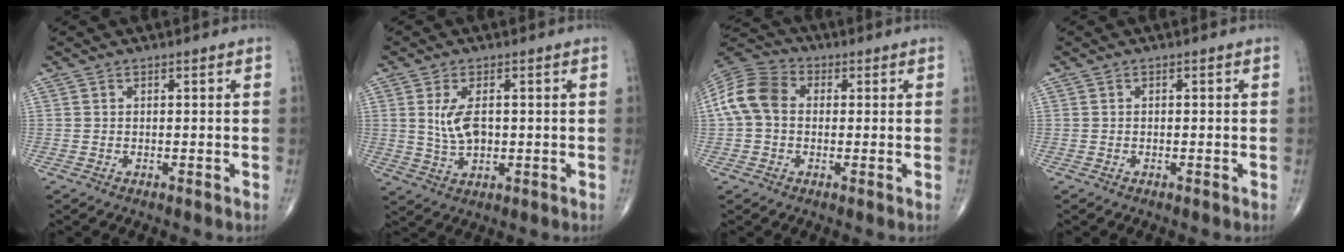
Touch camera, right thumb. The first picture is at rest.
{"total": 5.8, "force": [0.7, 3.1, 4.9], "torque": [-0.091, -0.005, 0.020]}
{"total": 10.5, "force": [0.6, 7.9, 6.9], "torque": [-0.137, 0.033, 0.001]}
{"total": 0.0}